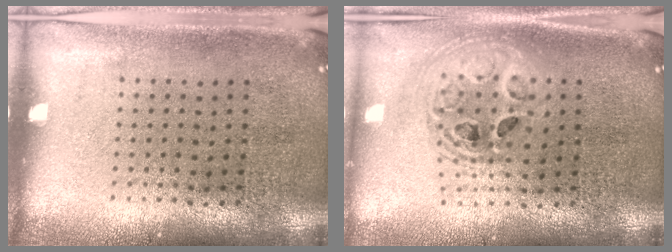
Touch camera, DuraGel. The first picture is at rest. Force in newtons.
{"total": 1.9, "press": 1.6, "slide": 1.1}